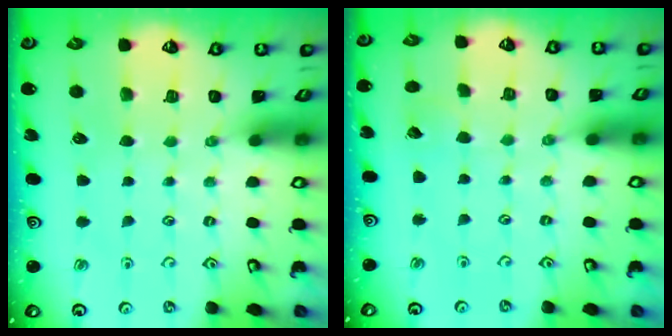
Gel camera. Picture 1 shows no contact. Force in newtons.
{"total": 1.7, "press": 1.7, "slide": 0.1}